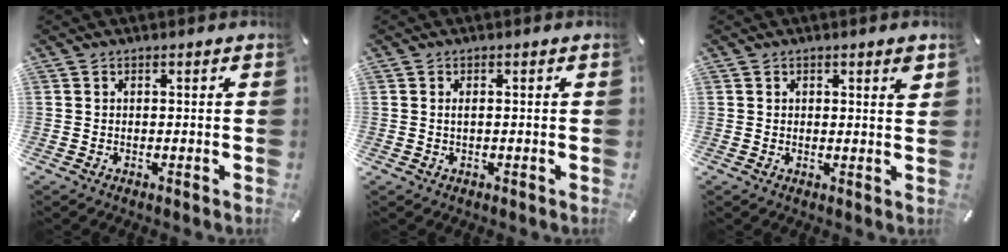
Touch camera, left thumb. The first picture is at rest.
{"total": 1.0, "force": [0.0, 0.4, 0.9], "torque": [-0.019, 0.001, 0.000]}
{"total": 2.0, "force": [1.2, 0.7, 1.5], "torque": [-0.015, -0.004, 0.017]}